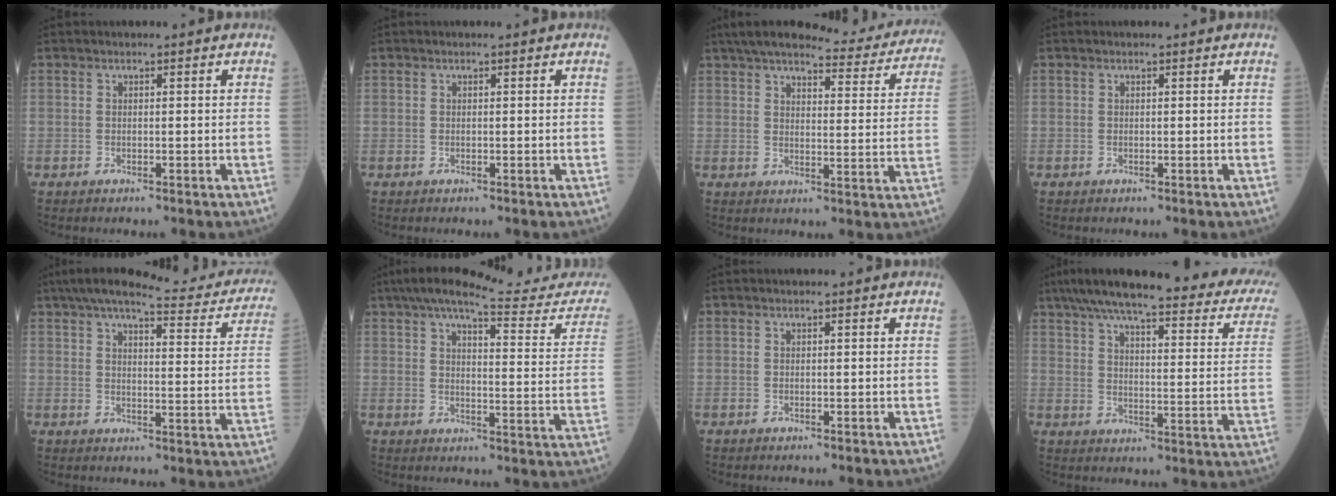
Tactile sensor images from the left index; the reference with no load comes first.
{"total": 0.0}
{"total": 21.1, "force": [18.8, 4.1, 8.5], "torque": [-0.112, -0.015, 0.225]}
{"total": 0.0}
{"total": 24.2, "force": [21.0, 3.7, 11.4], "torque": [-0.158, -0.019, 0.249]}
{"total": 23.3, "force": [21.3, 2.1, 9.2], "torque": [-0.126, -0.045, 0.259]}
{"total": 0.0}
{"total": 28.8, "force": [23.4, 4.8, 16.1], "torque": [-0.232, -0.011, 0.283]}